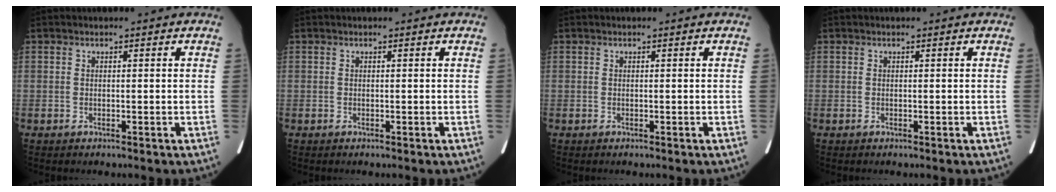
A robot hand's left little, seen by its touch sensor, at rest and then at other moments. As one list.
[{"total": 0.0}, {"total": 0.0}, {"total": 0.0}]